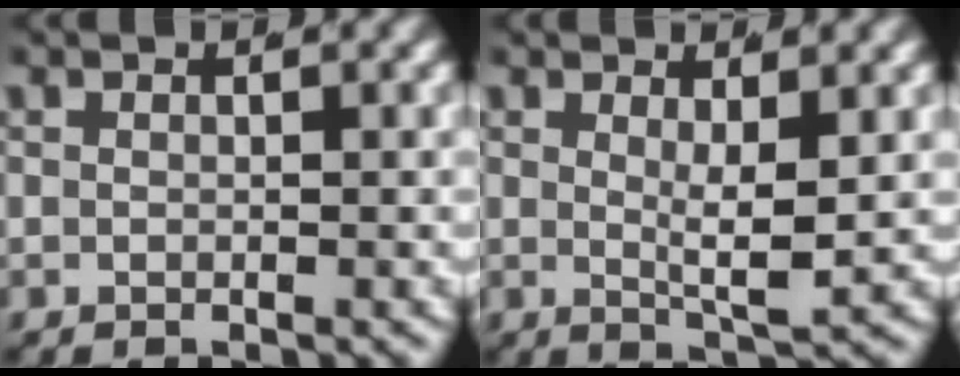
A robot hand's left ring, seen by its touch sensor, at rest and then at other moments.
{"total": 2.8, "force": [0.9, 0.1, 2.6], "torque": [-0.048, -0.019, 0.022]}